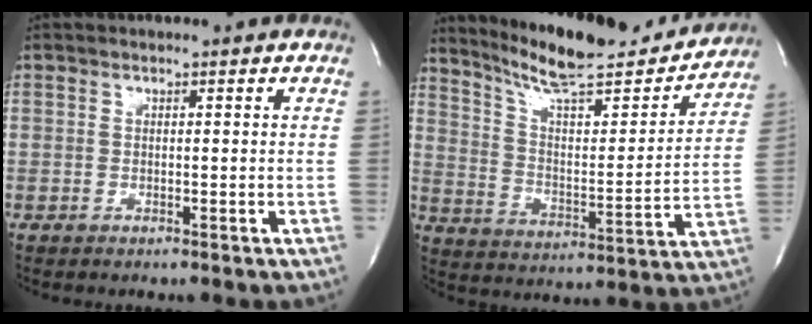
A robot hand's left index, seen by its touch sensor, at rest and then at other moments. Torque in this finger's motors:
{"motor_torque": [0.03, -0.09, 0.49, 0.14]}